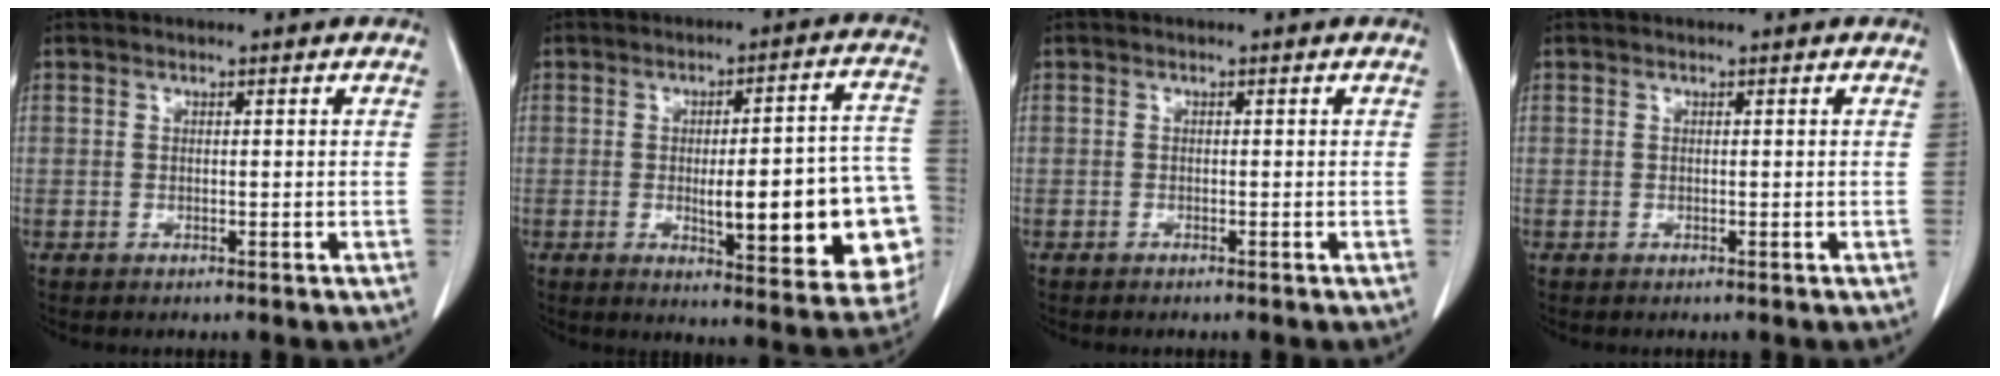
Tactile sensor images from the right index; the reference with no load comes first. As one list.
[{"total": 20.0, "force": [-3.7, 4.4, 19.2], "torque": [-0.162, 0.023, -0.026]}, {"total": 0.0}, {"total": 0.0}]